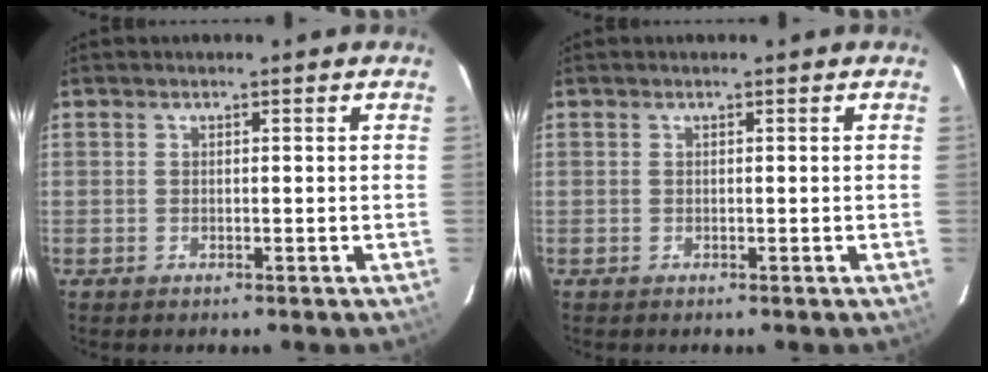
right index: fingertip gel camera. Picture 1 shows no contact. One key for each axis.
{"total": 0.0}